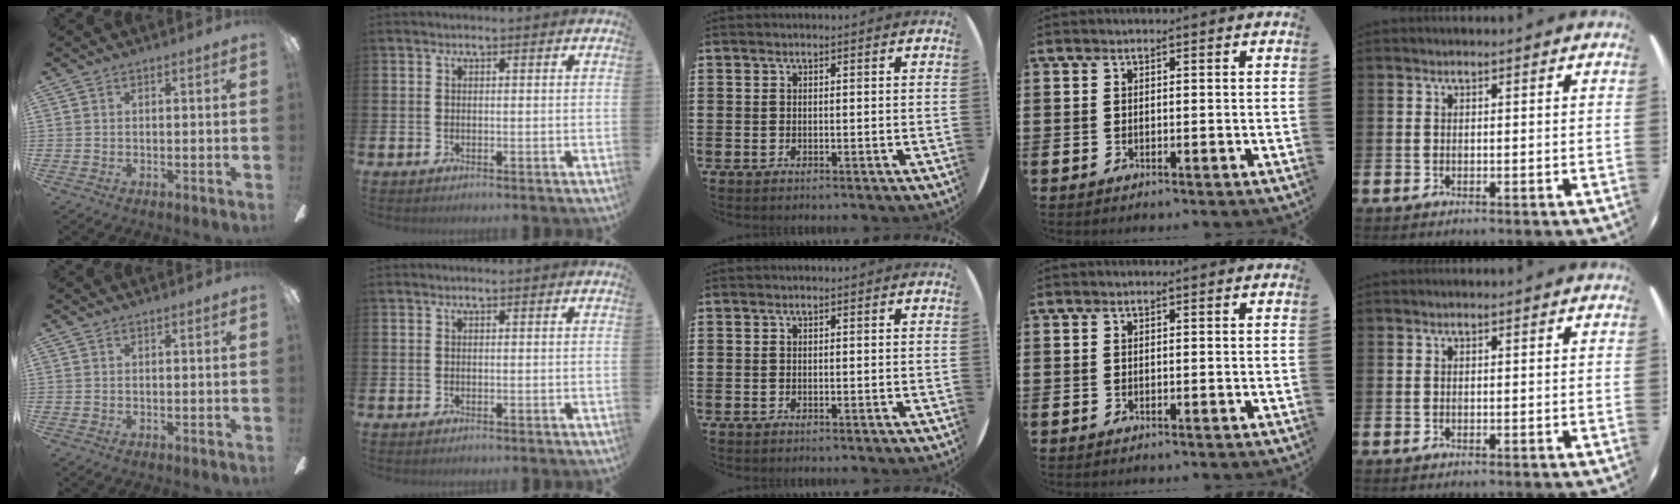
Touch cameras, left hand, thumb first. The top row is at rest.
{}